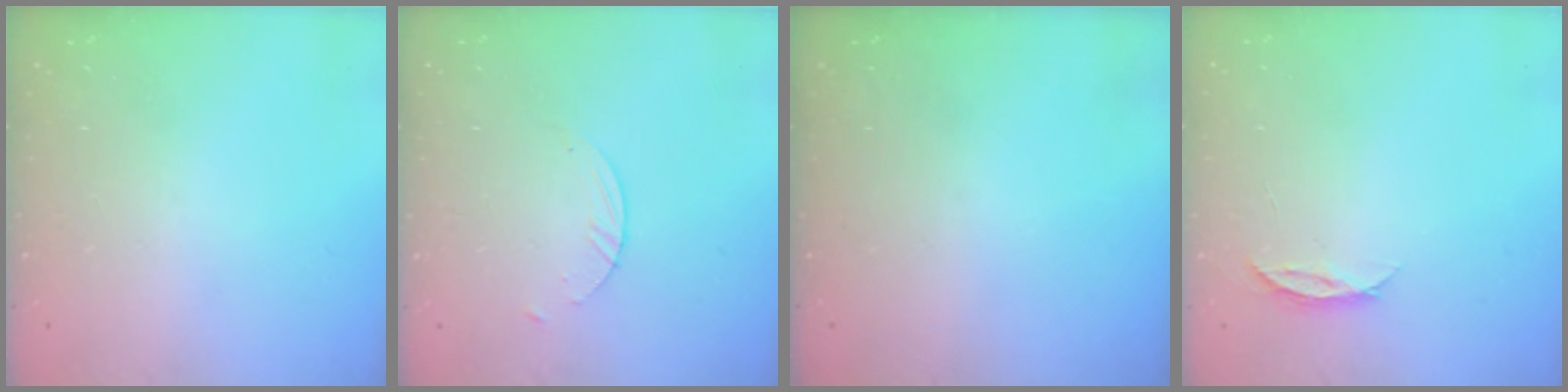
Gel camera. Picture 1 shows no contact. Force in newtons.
{"total": 2.1, "press": 2.1, "slide": 0.2}
{"total": 0.0}
{"total": 4.0, "press": 3.9, "slide": 0.4}